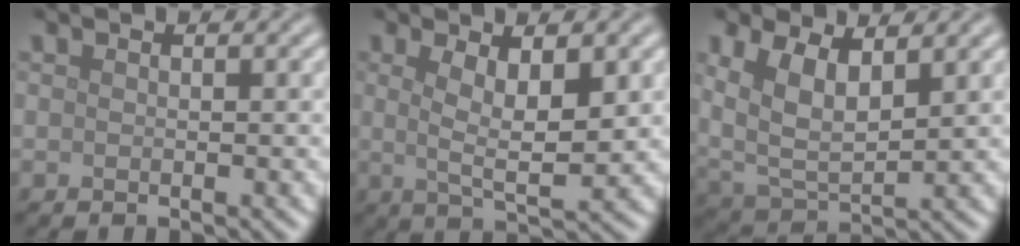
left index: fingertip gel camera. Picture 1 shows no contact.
{"total": 5.0, "force": [1.1, 1.5, 4.7], "torque": [-0.082, -0.004, 0.020]}
{"total": 6.8, "force": [2.7, 3.7, 5.0], "torque": [-0.111, -0.003, 0.048]}